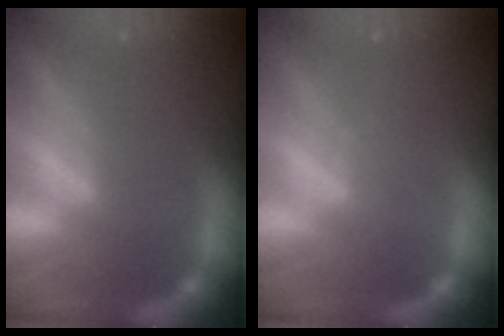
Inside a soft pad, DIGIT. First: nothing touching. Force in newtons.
{"total": 1.0}